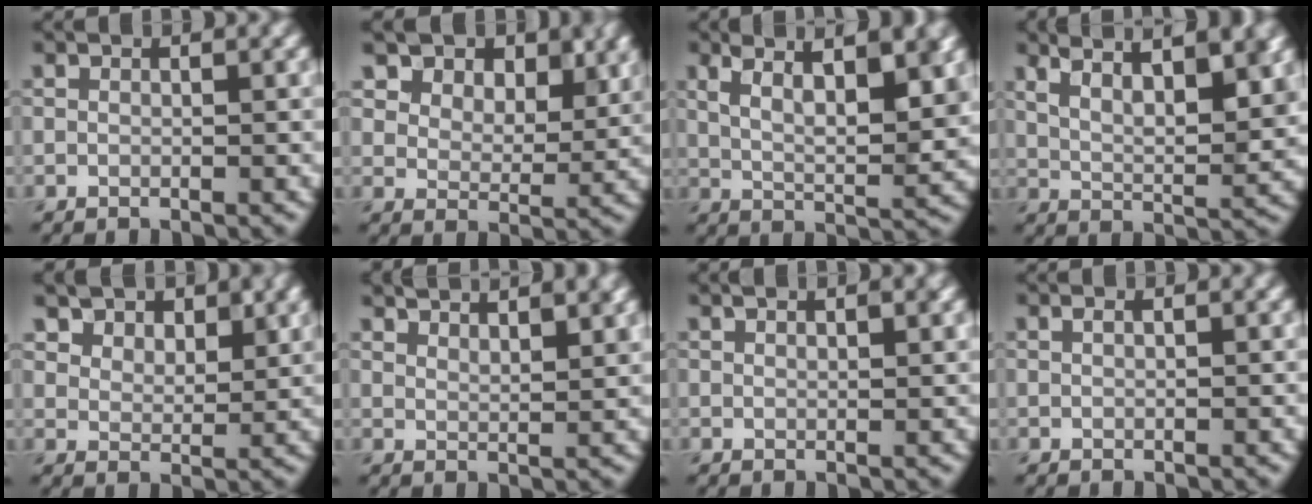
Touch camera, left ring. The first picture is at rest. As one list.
[{"total": 8.5, "force": [5.6, 5.0, 3.8], "torque": [-0.073, -0.015, 0.099]}, {"total": 7.4, "force": [3.9, 2.5, 5.8], "torque": [-0.080, 0.012, 0.055]}, {"total": 8.5, "force": [5.5, 2.7, 5.8], "torque": [-0.068, 0.022, 0.068]}, {"total": 5.9, "force": [4.2, 3.3, 2.3], "torque": [-0.059, -0.014, 0.078]}, {"total": 3.9, "force": [3.5, 0.9, 1.6], "torque": [-0.006, 0.006, 0.041]}, {"total": 1.5, "force": [1.0, 0.4, 1.1], "torque": [-0.009, 0.000, 0.017]}, {"total": 0.6, "force": [0.3, 0.2, 0.4], "torque": [-0.010, 0.002, 0.005]}]